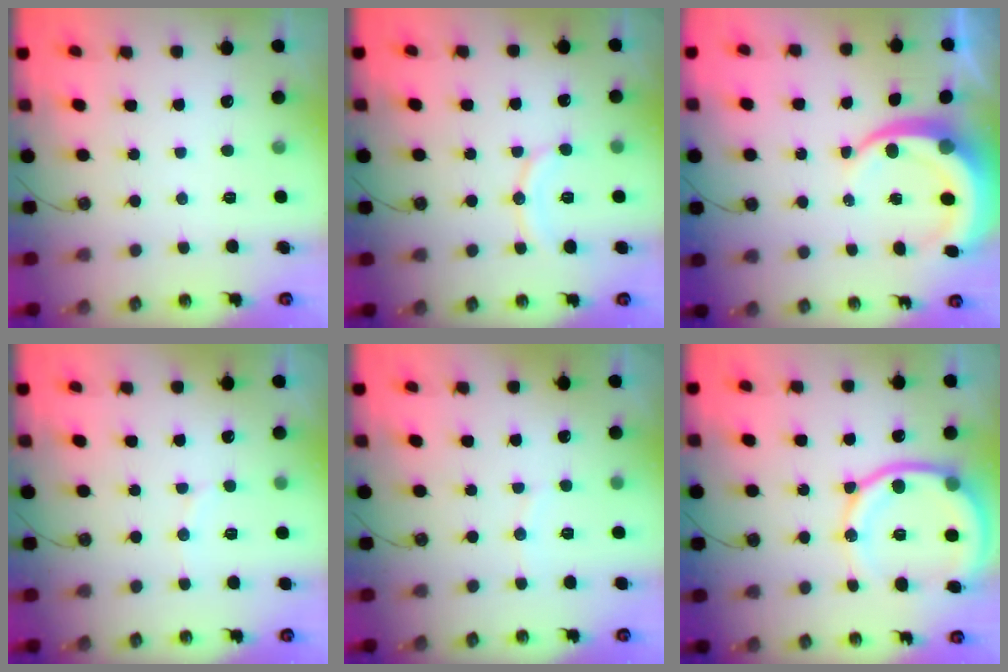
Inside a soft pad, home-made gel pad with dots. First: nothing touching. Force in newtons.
{"total": 9.7, "press": 9.7, "slide": 1.1}
{"total": 8.8, "press": 8.8, "slide": 1.1}
{"total": 5.5, "press": 5.3, "slide": 1.6}
{"total": 3.5, "press": 3.4, "slide": 0.7}
{"total": 15.2, "press": 15.1, "slide": 2.1}